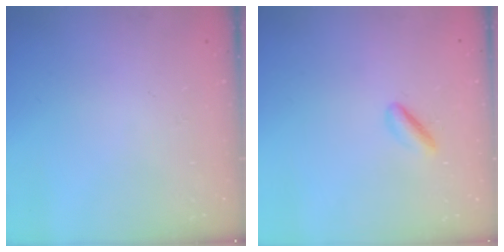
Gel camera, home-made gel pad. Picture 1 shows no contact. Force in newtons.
{"total": 3.4, "press": 3.4, "slide": 0.5}